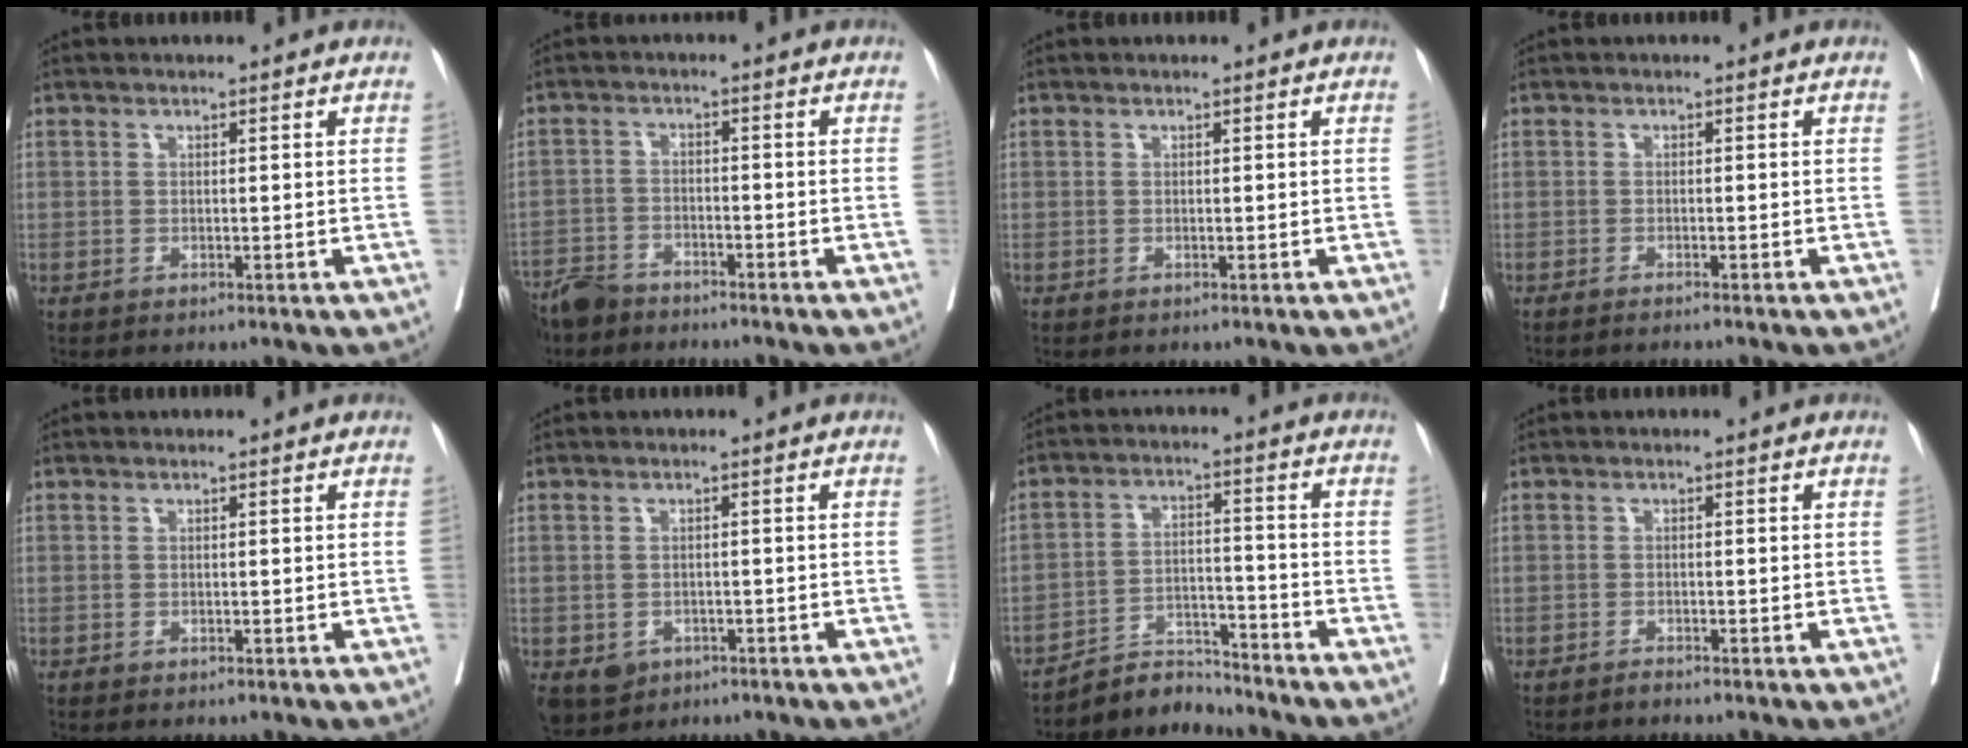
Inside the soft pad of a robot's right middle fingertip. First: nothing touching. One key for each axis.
{"total": 7.0, "fx": -6.4, "fy": 2.4, "fz": 1.9, "tx": -0.034, "ty": -0.017, "tz": -0.118}
{"total": 0.0}
{"total": 2.5, "fx": -2.2, "fy": -0.2, "fz": 1.2, "tx": -0.014, "ty": 0.001, "tz": -0.028}
{"total": 0.0}
{"total": 5.2, "fx": -2.5, "fy": 4.2, "fz": 1.7, "tx": -0.030, "ty": -0.001, "tz": -0.031}
{"total": 6.4, "fx": -6.3, "fy": 0.5, "fz": -0.7, "tx": 0.012, "ty": 0.015, "tz": -0.110}
{"total": 0.7, "fx": -0.6, "fy": 0.0, "fz": 0.1, "tx": -0.006, "ty": -0.001, "tz": -0.012}